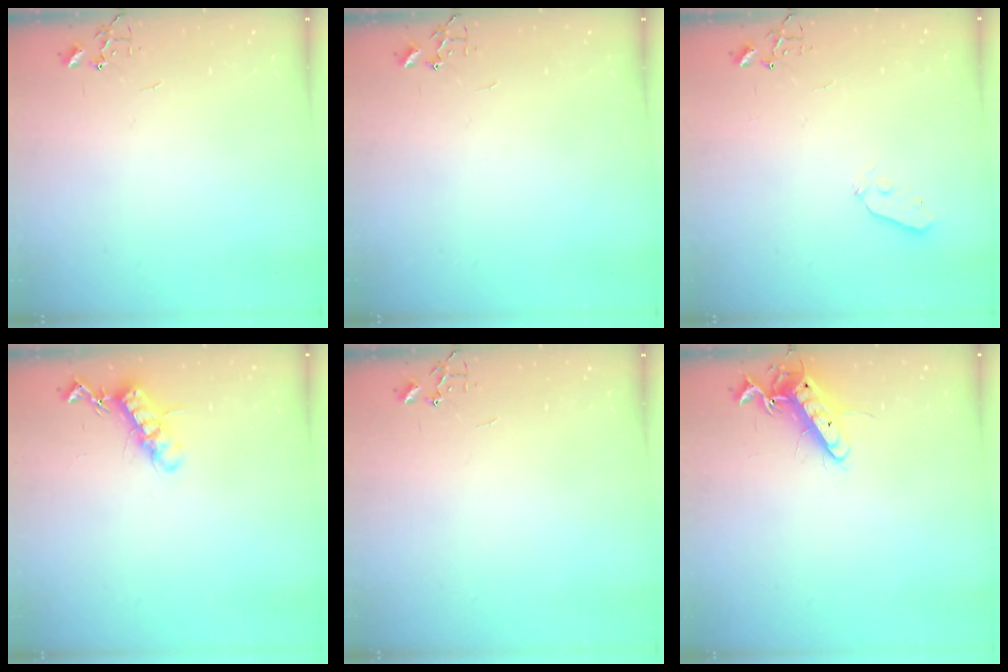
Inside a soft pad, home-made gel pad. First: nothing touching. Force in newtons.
{"total": 0.0}
{"total": 4.5, "press": 4.4, "slide": 0.7}
{"total": 12.5, "press": 12.5, "slide": 0.6}
{"total": 0.0}
{"total": 12.4, "press": 12.4, "slide": 1.1}